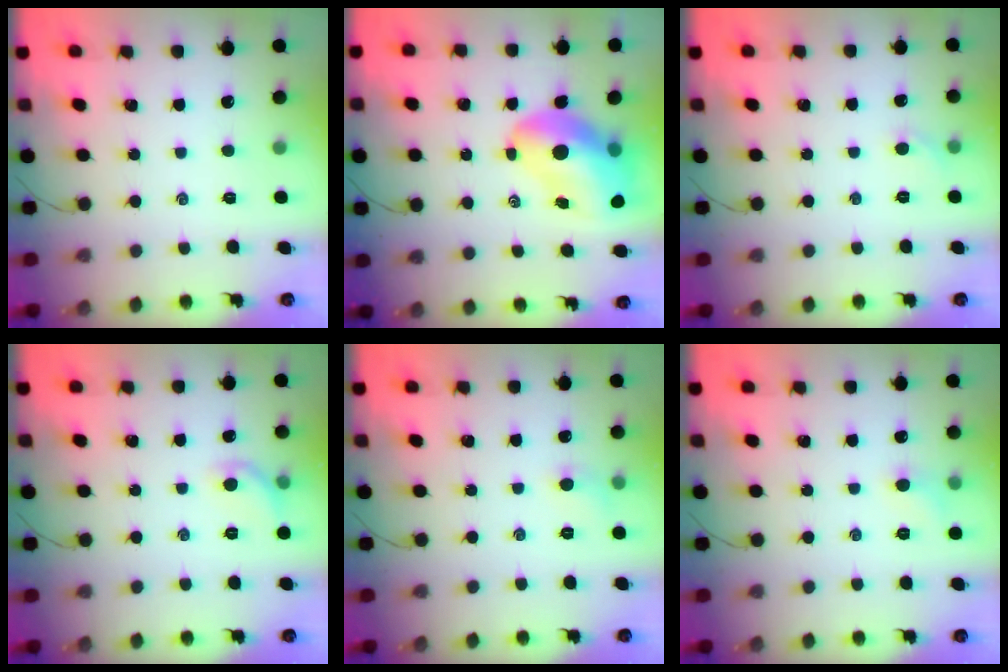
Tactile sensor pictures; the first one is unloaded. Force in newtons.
{"total": 16.4, "press": 15.7, "slide": 4.8}
{"total": 3.5, "press": 3.3, "slide": 1.1}
{"total": 5.9, "press": 5.8, "slide": 1.3}
{"total": 4.6, "press": 4.4, "slide": 1.5}
{"total": 4.7, "press": 4.4, "slide": 1.5}